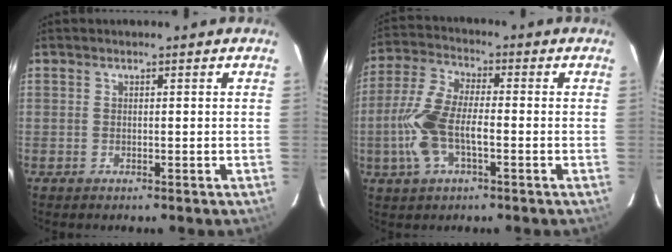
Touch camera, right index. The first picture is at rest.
{"total": 11.5, "force": [-2.7, 4.6, 10.1], "torque": [-0.225, 0.004, -0.057]}